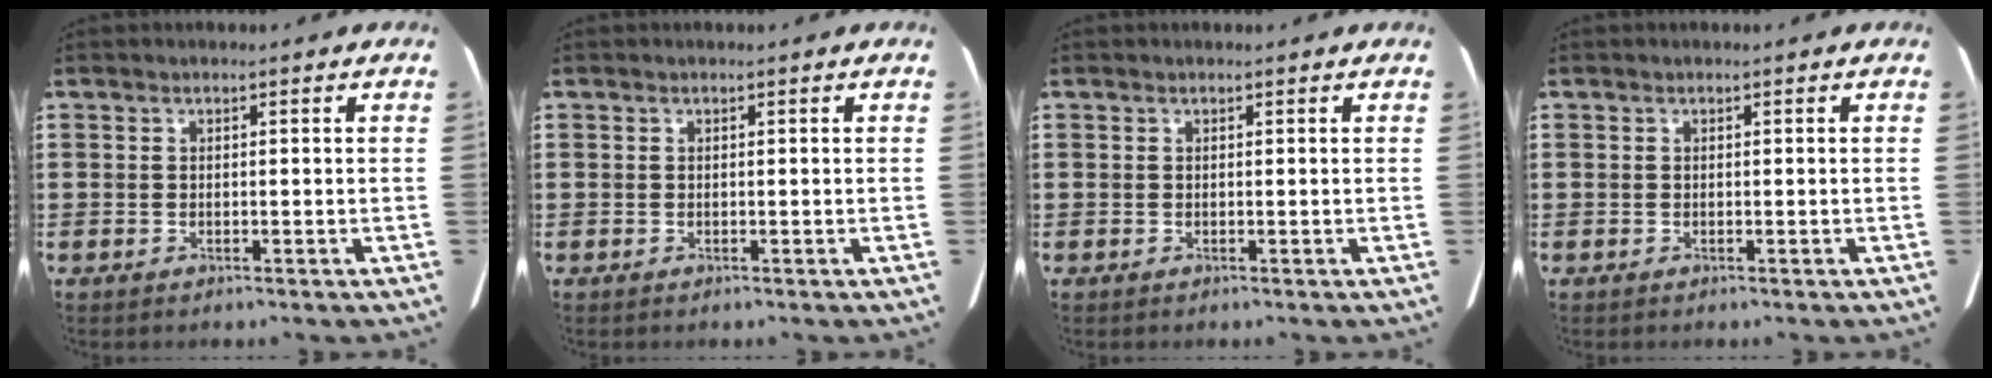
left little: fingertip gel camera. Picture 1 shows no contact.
{"total": 0.0}
{"total": 0.0}
{"total": 0.0}